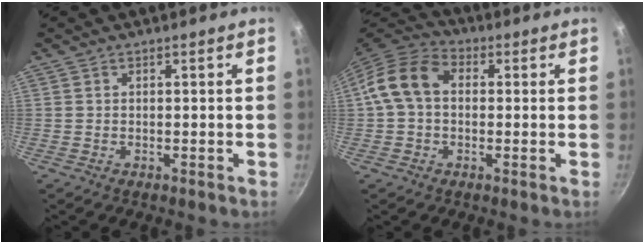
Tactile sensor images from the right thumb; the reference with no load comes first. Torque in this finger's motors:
{"motor_torque": [0.59, 2.50, 0.56, -0.61, 0.33]}